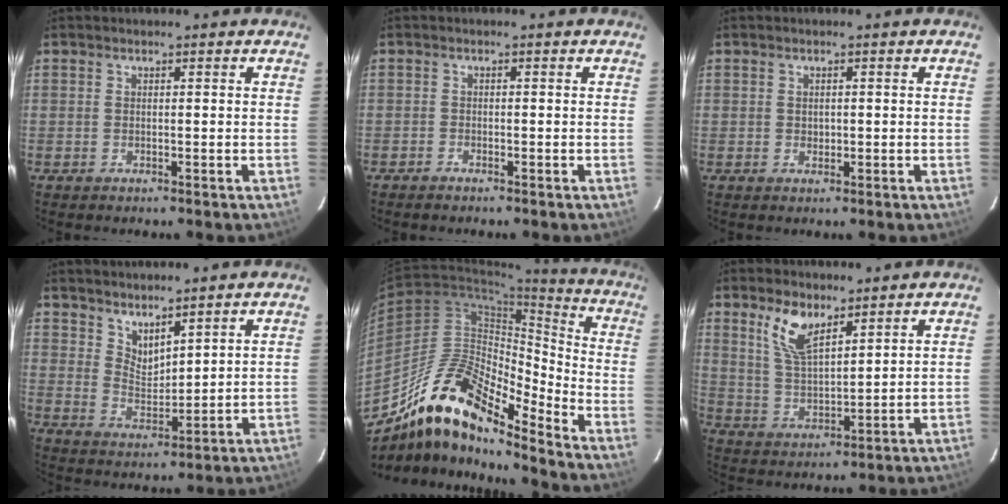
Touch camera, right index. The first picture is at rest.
{"total": 1.0, "force": [-0.9, 0.3, 0.0], "torque": [-0.009, 0.003, -0.019]}
{"total": 1.2, "force": [0.1, 1.0, 0.6], "torque": [-0.008, 0.002, 0.002]}
{"total": 5.4, "force": [4.6, 1.8, 2.1], "torque": [-0.032, -0.006, 0.090]}
{"total": 18.1, "force": [-14.1, 4.7, 10.3], "torque": [-0.172, 0.003, -0.267]}
{"total": 8.1, "force": [5.2, 3.0, 5.3], "torque": [-0.104, 0.002, 0.109]}